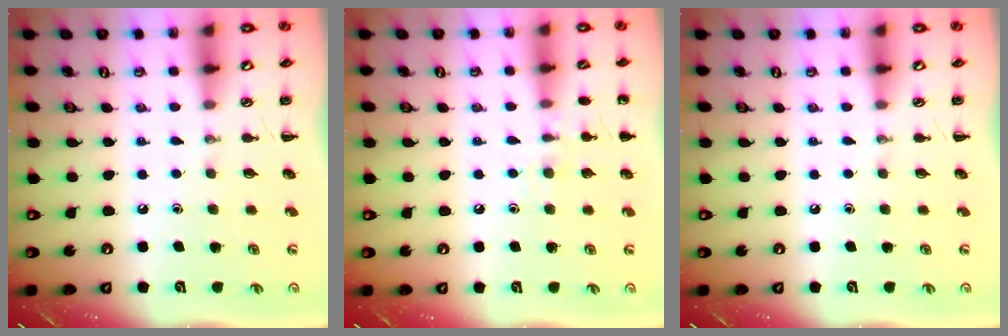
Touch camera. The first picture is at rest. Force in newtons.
{"total": 7.5, "press": 7.3, "slide": 1.7}
{"total": 0.0}